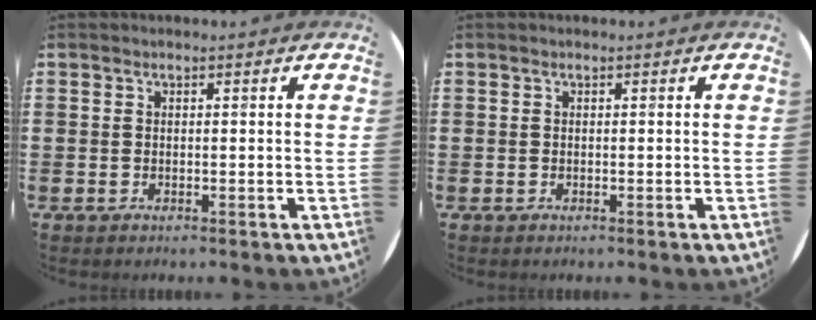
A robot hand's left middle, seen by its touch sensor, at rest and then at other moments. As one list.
[{"total": 0.0}]